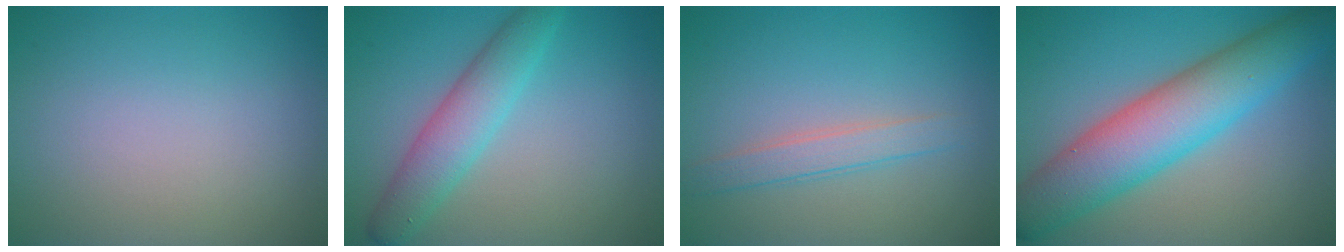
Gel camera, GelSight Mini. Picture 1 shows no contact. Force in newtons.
{"total": 4.2, "press": 4.2, "slide": 0.2}
{"total": 2.3, "press": 2.2, "slide": 0.1}
{"total": 9.0, "press": 9.0, "slide": 0.3}